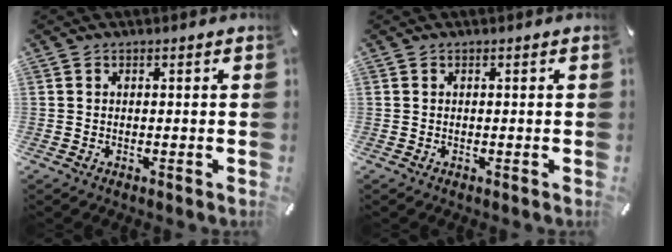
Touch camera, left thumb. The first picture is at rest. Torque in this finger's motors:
{"motor_torque": [0.01, 0.01, -0.03, -0.01, 0.00]}